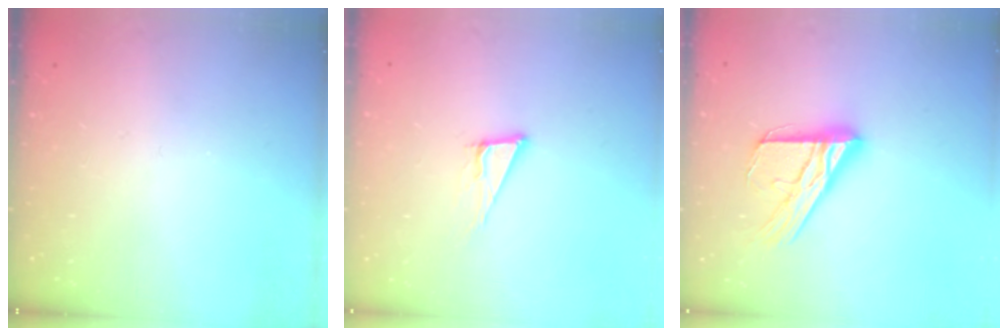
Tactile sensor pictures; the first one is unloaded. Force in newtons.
{"total": 9.8, "press": 9.2, "slide": 3.3}
{"total": 17.1, "press": 17.0, "slide": 1.7}